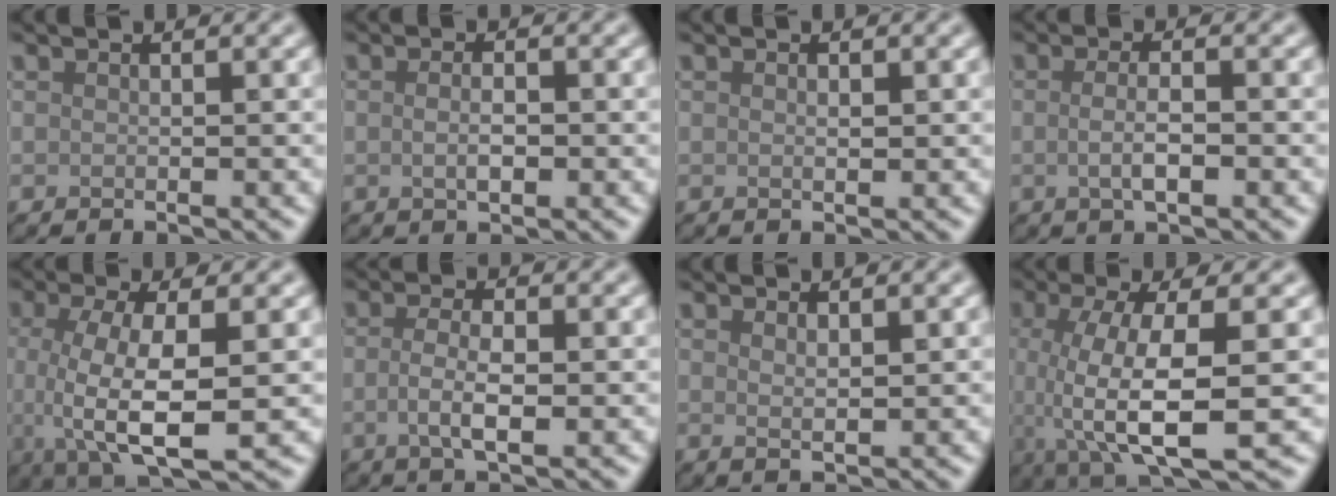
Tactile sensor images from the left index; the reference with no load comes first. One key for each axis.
{"total": 1.8, "fx": -0.2, "fy": 0.6, "fz": 1.7, "tx": -0.033, "ty": -0.002, "tz": -0.004}
{"total": 0.6, "fx": 0.1, "fy": 0.3, "fz": 0.5, "tx": -0.009, "ty": 0.001, "tz": 0.003}
{"total": 2.7, "fx": -0.3, "fy": 0.7, "fz": 2.6, "tx": -0.049, "ty": -0.005, "tz": -0.007}
{"total": 7.6, "fx": -0.5, "fy": 2.6, "fz": 7.1, "tx": -0.141, "ty": -0.008, "tz": -0.007}
{"total": 3.5, "fx": -0.5, "fy": 1.2, "fz": 3.3, "tx": -0.067, "ty": -0.004, "tz": -0.011}
{"total": 1.4, "fx": 0.7, "fy": 0.4, "fz": 1.1, "tx": -0.020, "ty": -0.004, "tz": 0.015}
{"total": 8.7, "fx": -1.1, "fy": 2.5, "fz": 8.3, "tx": -0.156, "ty": -0.009, "tz": -0.017}